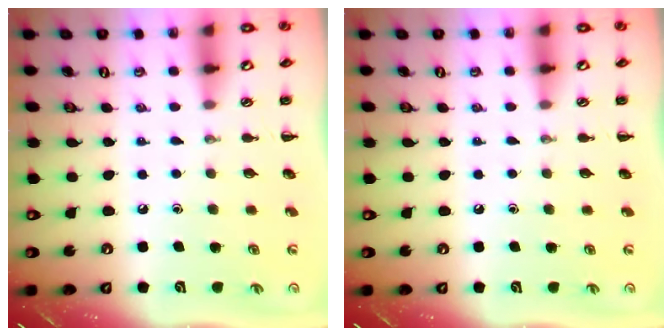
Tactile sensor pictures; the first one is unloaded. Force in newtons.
{"total": 0.0}